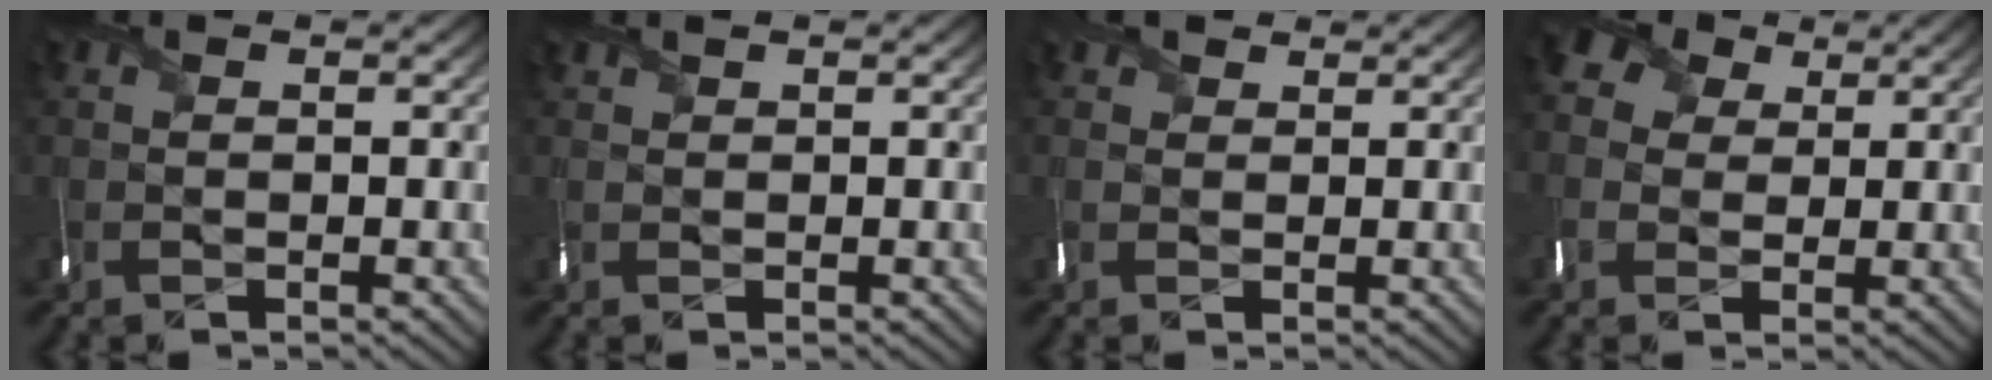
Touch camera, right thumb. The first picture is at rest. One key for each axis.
{"total": 1.4, "fx": 0.3, "fy": -0.5, "fz": -1.3, "tx": 0.018, "ty": 0.002, "tz": 0.004}
{"total": 1.6, "fx": 1.0, "fy": 0.7, "fz": -1.1, "tx": 0.017, "ty": 0.003, "tz": 0.010}
{"total": 4.2, "fx": 1.8, "fy": 3.6, "fz": 1.0, "tx": -0.040, "ty": 0.011, "tz": 0.022}